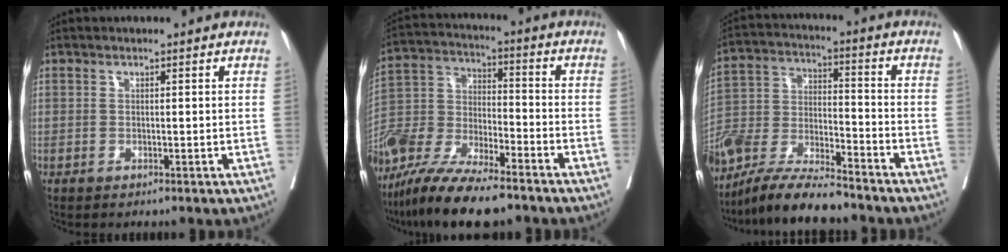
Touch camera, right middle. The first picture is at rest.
{"total": 18.2, "force": [-14.5, 4.2, 10.2], "torque": [-0.231, -0.030, -0.276]}
{"total": 15.2, "force": [-13.2, 2.2, 7.1], "torque": [-0.149, -0.010, -0.250]}